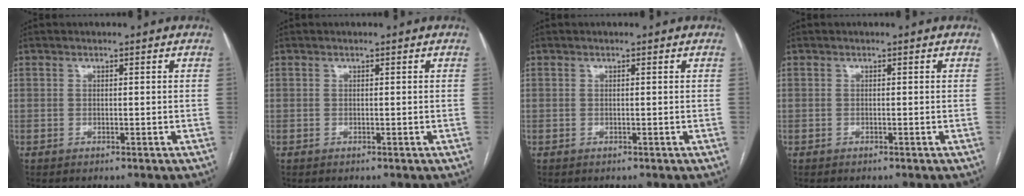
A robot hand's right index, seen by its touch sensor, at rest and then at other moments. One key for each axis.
{"total": 0.0}
{"total": 0.0}
{"total": 0.0}